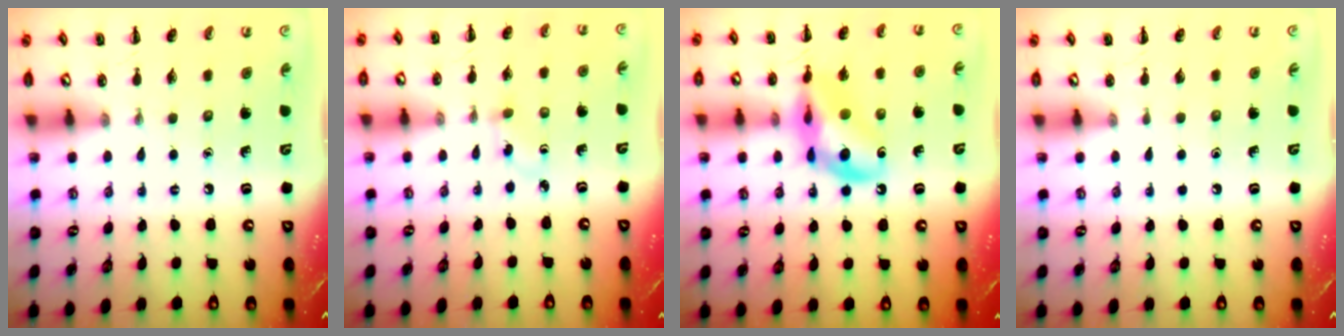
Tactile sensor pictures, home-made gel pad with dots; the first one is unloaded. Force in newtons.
{"total": 1.9, "press": 1.6, "slide": 0.9}
{"total": 14.1, "press": 13.7, "slide": 3.2}
{"total": 0.0}